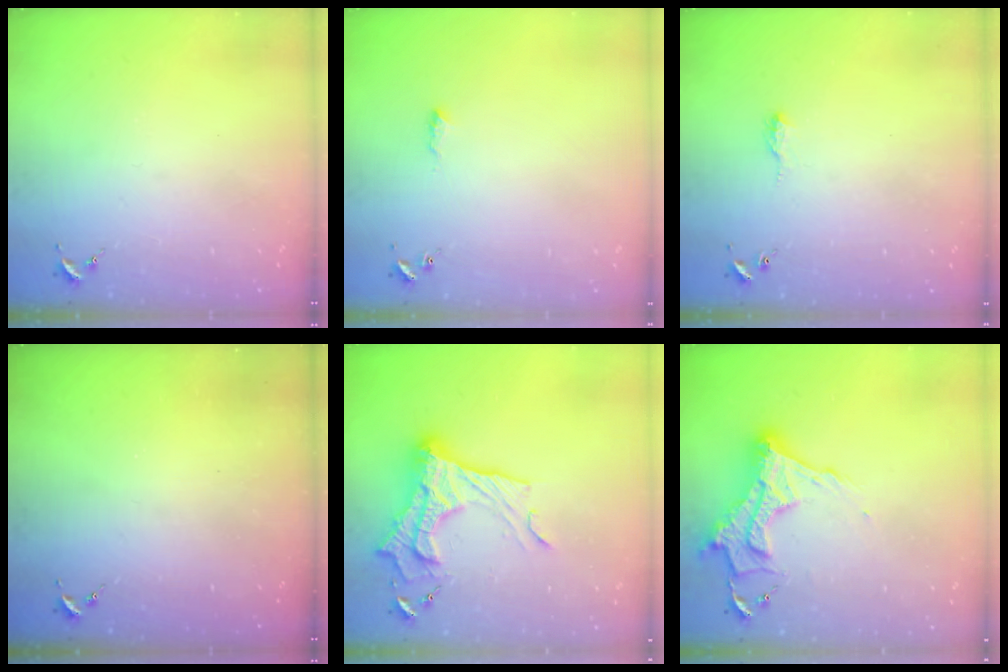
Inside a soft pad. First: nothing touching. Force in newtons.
{"total": 6.8, "press": 6.7, "slide": 0.8}
{"total": 6.9, "press": 6.9, "slide": 0.9}
{"total": 0.0}
{"total": 22.9, "press": 22.8, "slide": 1.7}
{"total": 15.9, "press": 15.8, "slide": 1.3}